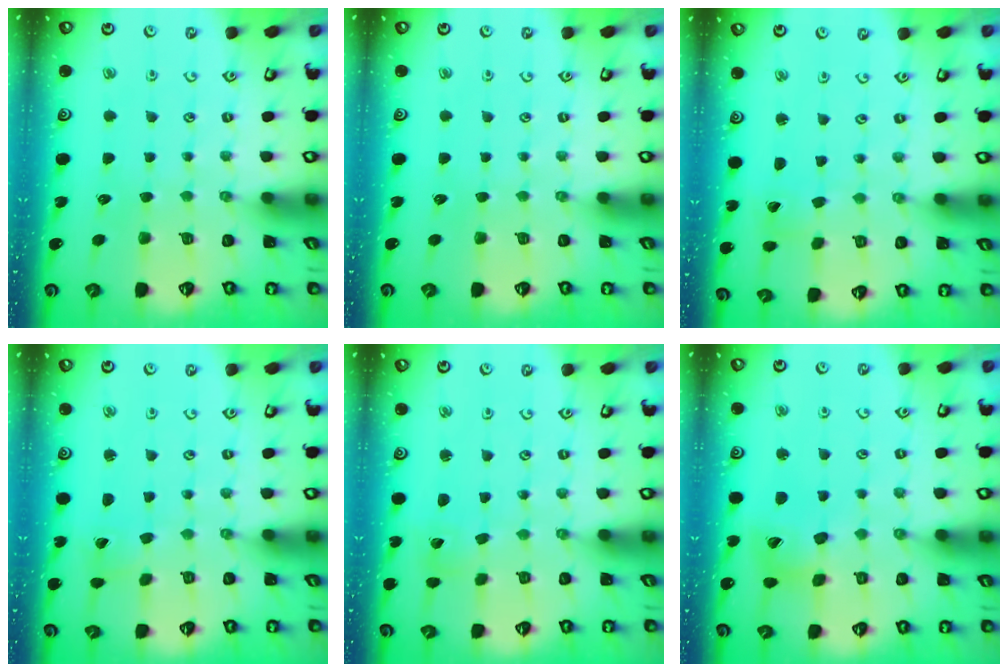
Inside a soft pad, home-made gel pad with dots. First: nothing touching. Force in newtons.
{"total": 0.0}
{"total": 0.9, "press": 0.9, "slide": 0.0}
{"total": 2.4, "press": 2.4, "slide": 0.2}
{"total": 2.3, "press": 2.3, "slide": 0.2}
{"total": 12.4, "press": 12.4, "slide": 1.5}